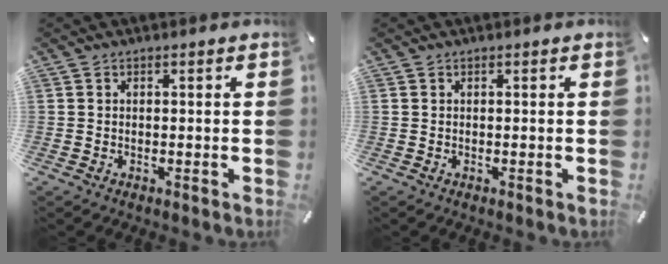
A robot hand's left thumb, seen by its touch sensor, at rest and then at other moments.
{"total": 0.0}